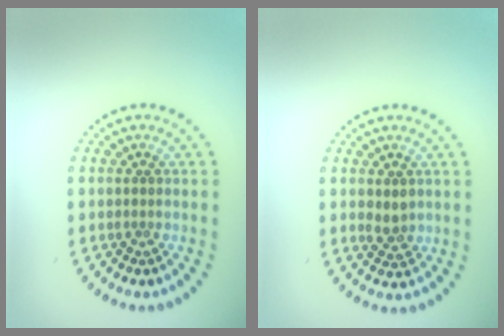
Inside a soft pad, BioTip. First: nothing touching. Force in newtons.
{"total": 1.8, "press": 1.7, "slide": 0.6}